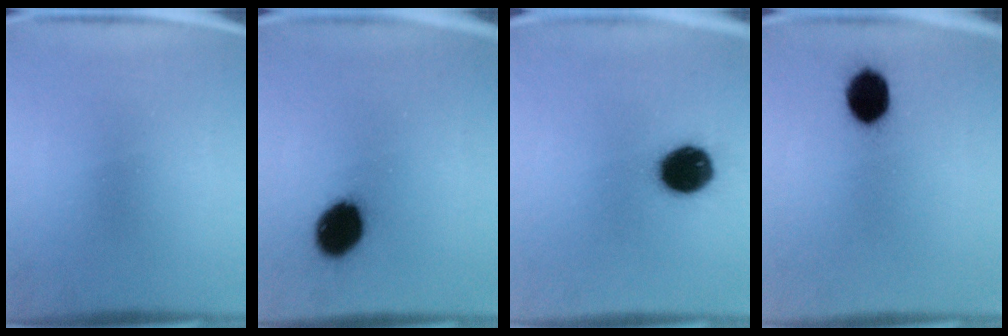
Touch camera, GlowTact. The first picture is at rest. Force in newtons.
{"total": 11.9}
{"total": 12.5}
{"total": 8.1}